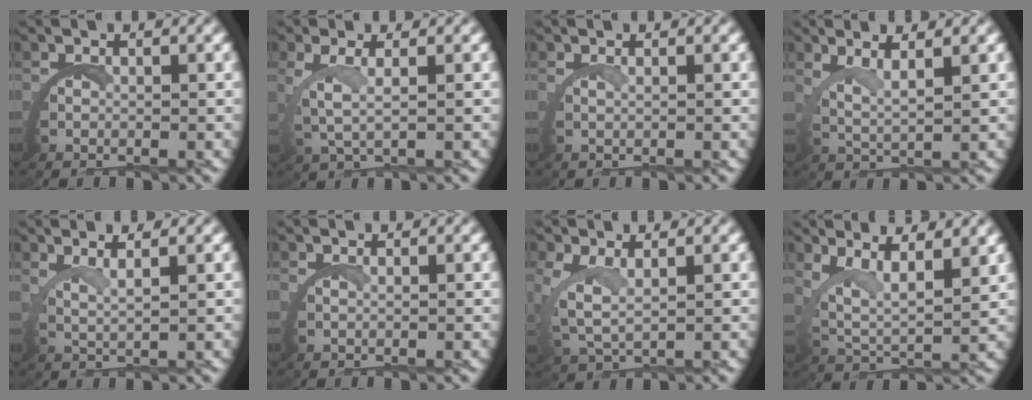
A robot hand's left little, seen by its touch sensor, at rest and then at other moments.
{"total": 2.8, "force": [1.3, 0.4, 2.4], "torque": [-0.068, -0.004, 0.032]}
{"total": 1.0, "force": [0.7, -0.6, 0.3], "torque": [-0.011, 0.003, 0.012]}
{"total": 3.3, "force": [2.5, 0.1, 2.1], "torque": [-0.050, -0.003, 0.047]}
{"total": 2.5, "force": [2.0, -0.6, 1.4], "torque": [-0.037, -0.001, 0.041]}
{"total": 0.6, "force": [0.5, -0.3, 0.3], "torque": [-0.009, 0.005, 0.006]}
{"total": 3.1, "force": [1.5, 1.5, 2.3], "torque": [-0.076, -0.014, 0.040]}
{"total": 6.1, "force": [3.2, 3.1, 4.2], "torque": [-0.096, -0.008, 0.051]}